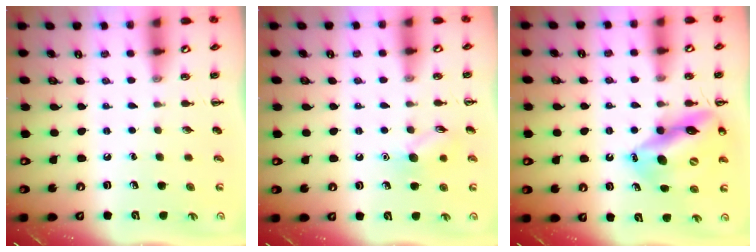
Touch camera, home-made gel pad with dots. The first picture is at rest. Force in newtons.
{"total": 8.3, "press": 8.3, "slide": 1.1}
{"total": 15.8, "press": 15.0, "slide": 4.9}